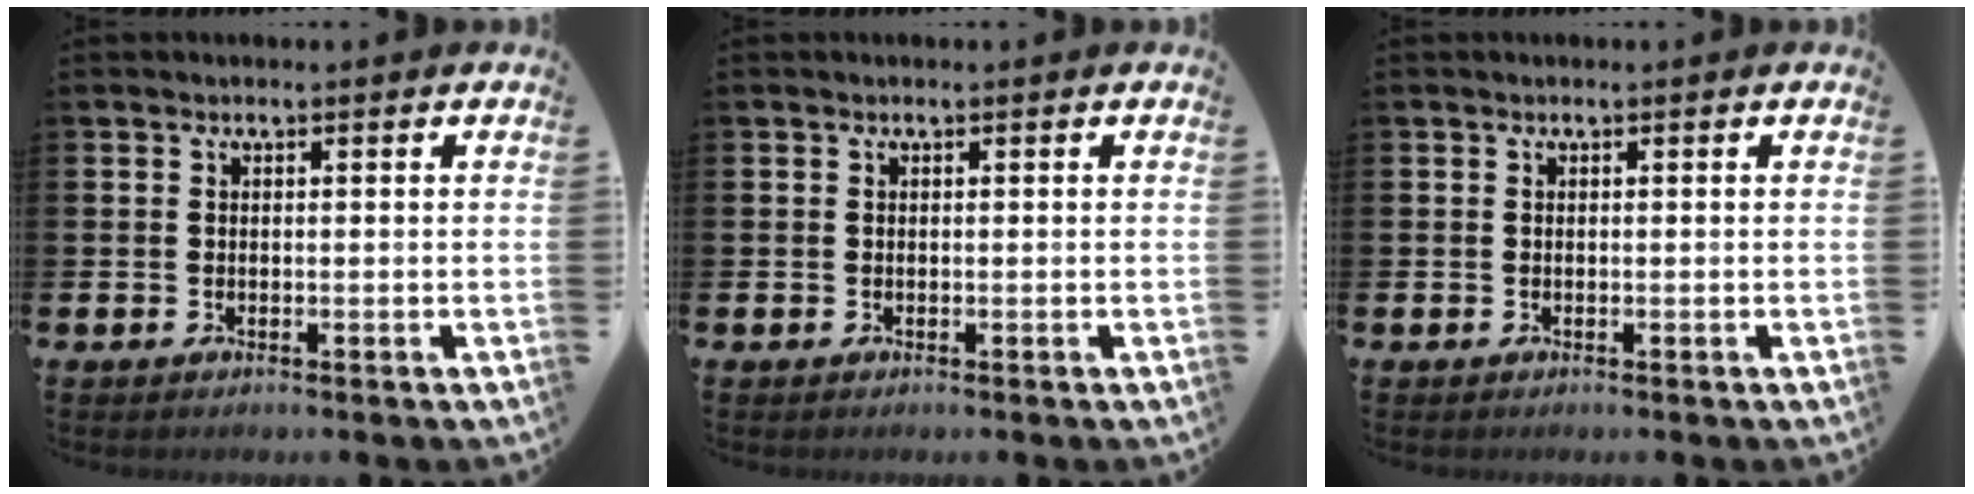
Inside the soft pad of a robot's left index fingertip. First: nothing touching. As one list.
[{"total": 0.0}, {"total": 0.0}]